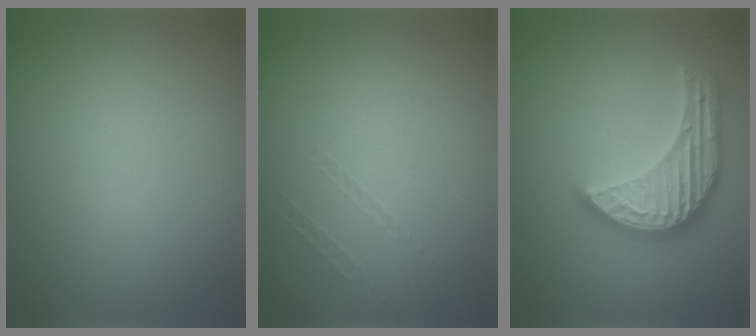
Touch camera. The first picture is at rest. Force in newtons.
{"total": 0.5, "press": 0.2, "slide": 0.5}
{"total": 5.7, "press": 5.6, "slide": 0.6}